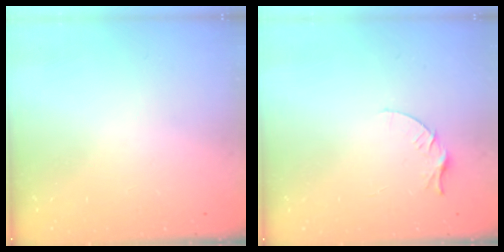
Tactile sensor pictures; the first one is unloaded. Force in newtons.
{"total": 4.4, "press": 4.4, "slide": 0.5}